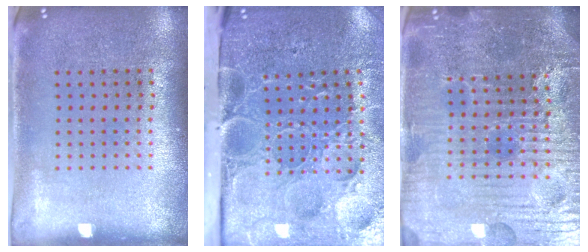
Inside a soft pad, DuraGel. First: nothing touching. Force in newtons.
{"total": 5.1, "press": 4.1, "slide": 3.0}
{"total": 6.0, "press": 5.6, "slide": 2.2}